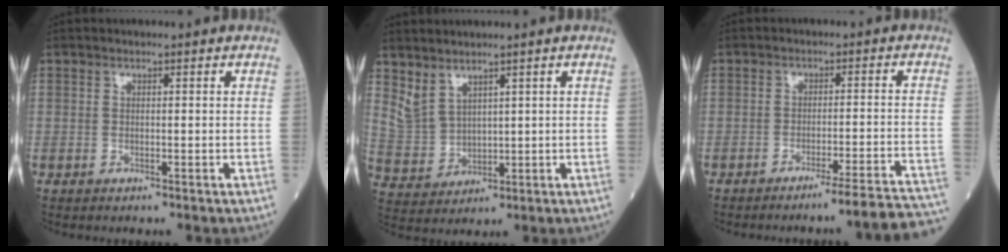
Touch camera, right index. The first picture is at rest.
{"total": 4.7, "force": [3.5, 2.5, 1.9], "torque": [-0.053, 0.003, 0.091]}
{"total": 12.3, "force": [-11.5, -1.5, 4.1], "torque": [-0.016, 0.003, -0.144]}